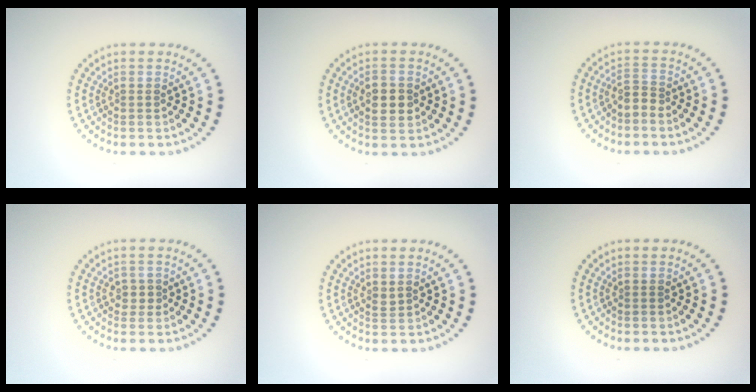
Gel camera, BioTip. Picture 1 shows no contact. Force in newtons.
{"total": 2.9, "press": 2.9, "slide": 0.0}
{"total": 1.7, "press": 1.2, "slide": 1.1}
{"total": 1.1, "press": 0.9, "slide": 0.6}
{"total": 0.6, "press": 0.5, "slide": 0.2}
{"total": 0.0}